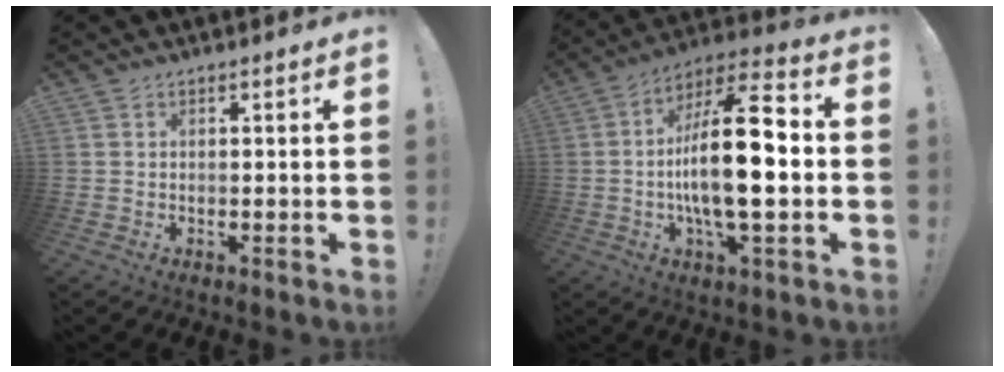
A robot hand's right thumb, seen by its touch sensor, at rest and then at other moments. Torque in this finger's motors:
{"motor_torque": [0.64, 1.01, 2.19, -0.58, 0.35]}